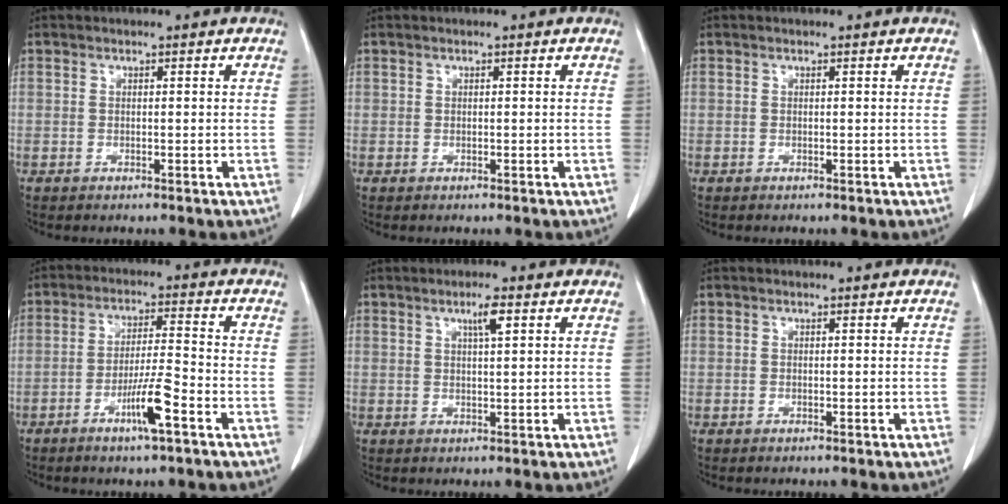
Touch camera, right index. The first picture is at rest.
{"total": 0.0}
{"total": 0.0}
{"total": 7.2, "force": [-3.7, 0.0, 6.2], "torque": [-0.119, -0.004, -0.065]}
{"total": 2.7, "force": [1.3, 0.1, 2.4], "torque": [-0.045, 0.001, 0.023]}
{"total": 0.0}